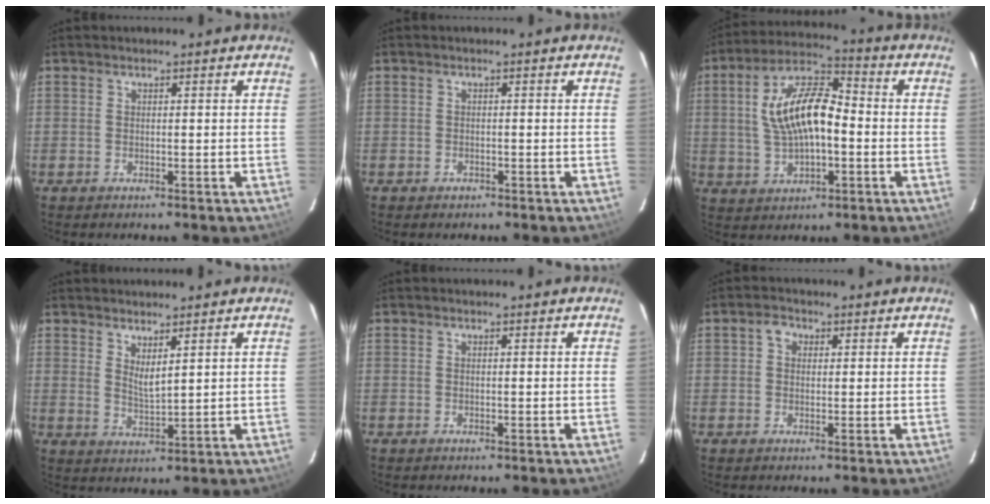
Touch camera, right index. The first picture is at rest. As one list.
[{"total": 1.1, "force": [-0.8, 0.8, 0.1], "torque": [-0.002, 0.002, -0.010]}, {"total": 13.6, "force": [-0.1, 6.4, 12.0], "torque": [-0.232, 0.023, 0.000]}, {"total": 3.5, "force": [2.4, 0.6, 2.4], "torque": [-0.043, -0.009, 0.040]}, {"total": 0.0}, {"total": 2.2, "force": [0.6, 1.9, 1.0], "torque": [-0.015, 0.010, 0.007]}]